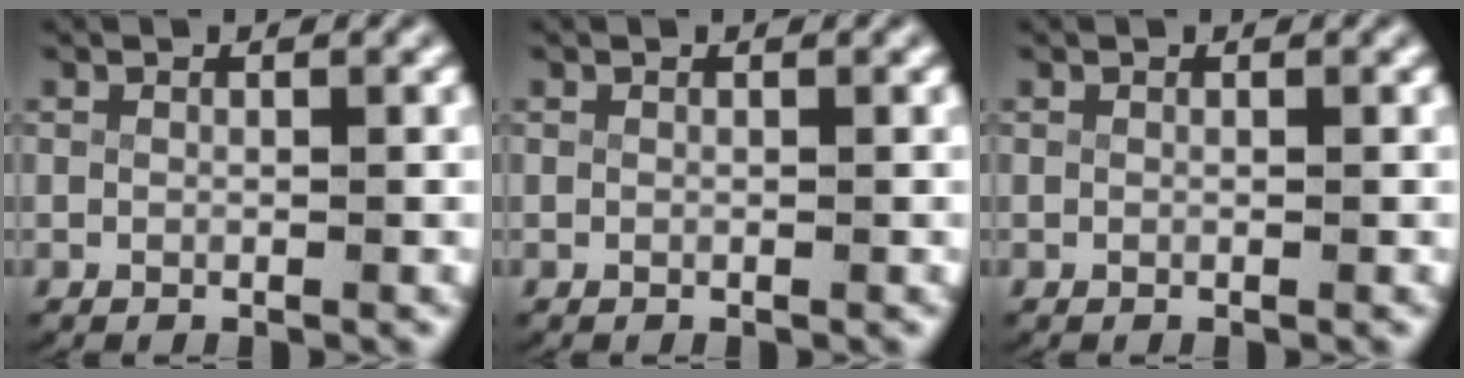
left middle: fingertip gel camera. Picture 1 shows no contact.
{"total": 0.0}
{"total": 0.0}